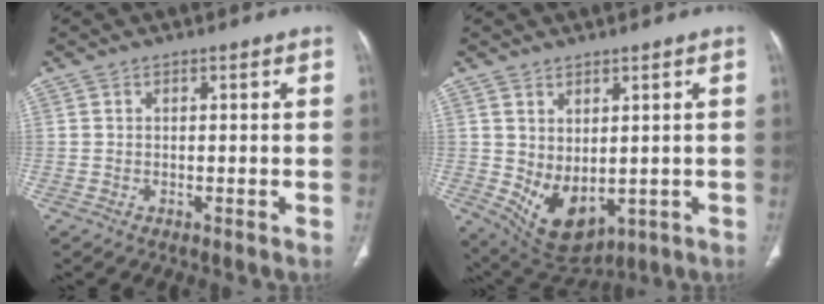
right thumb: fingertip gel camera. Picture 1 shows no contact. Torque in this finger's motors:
{"motor_torque": [-0.31, 0.60, 0.01, 0.03, 0.17]}